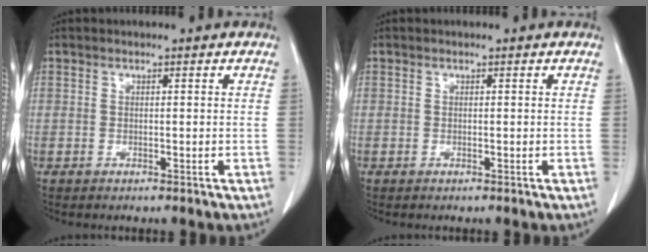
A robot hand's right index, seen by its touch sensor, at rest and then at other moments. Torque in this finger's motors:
{"motor_torque": [0.00, 0.00, 0.00, 0.00]}